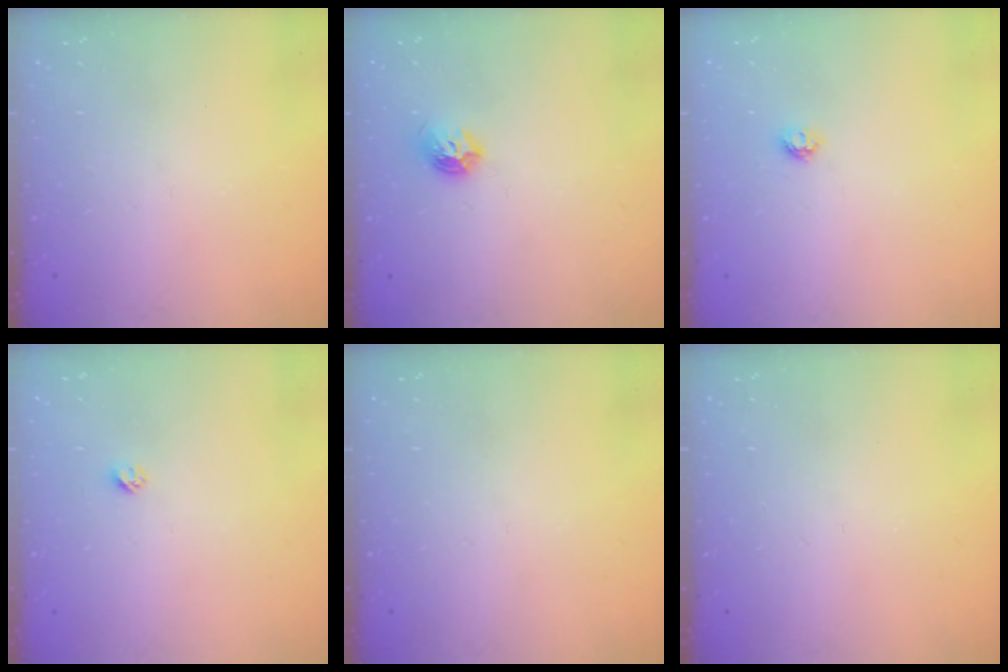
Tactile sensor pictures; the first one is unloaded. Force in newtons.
{"total": 7.0, "press": 6.9, "slide": 0.7}
{"total": 3.6, "press": 3.5, "slide": 0.3}
{"total": 2.3, "press": 2.3, "slide": 0.2}
{"total": 0.0}
{"total": 0.0}